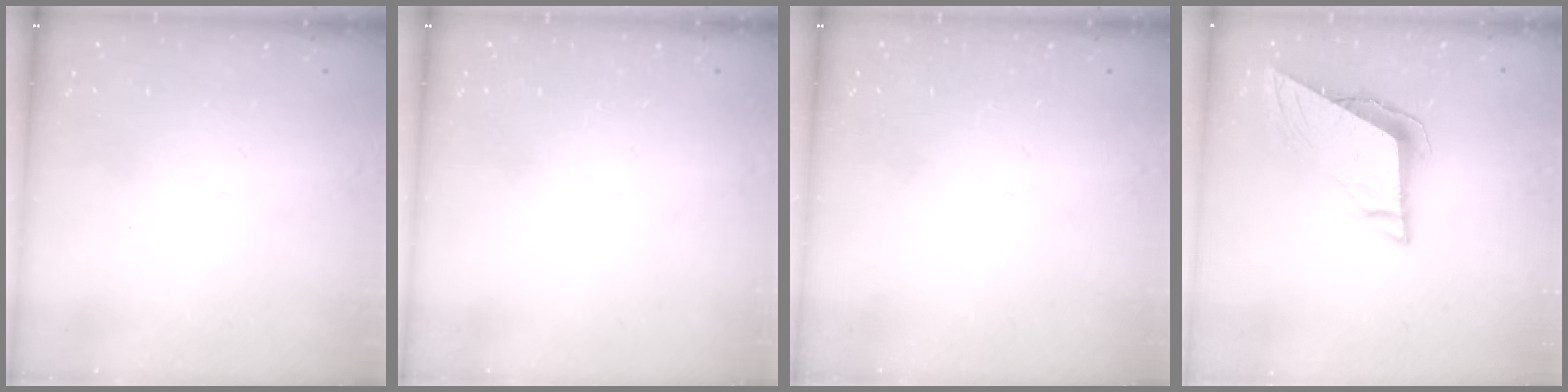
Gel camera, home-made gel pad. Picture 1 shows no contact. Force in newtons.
{"total": 0.0}
{"total": 0.0}
{"total": 8.3, "press": 8.2, "slide": 1.5}